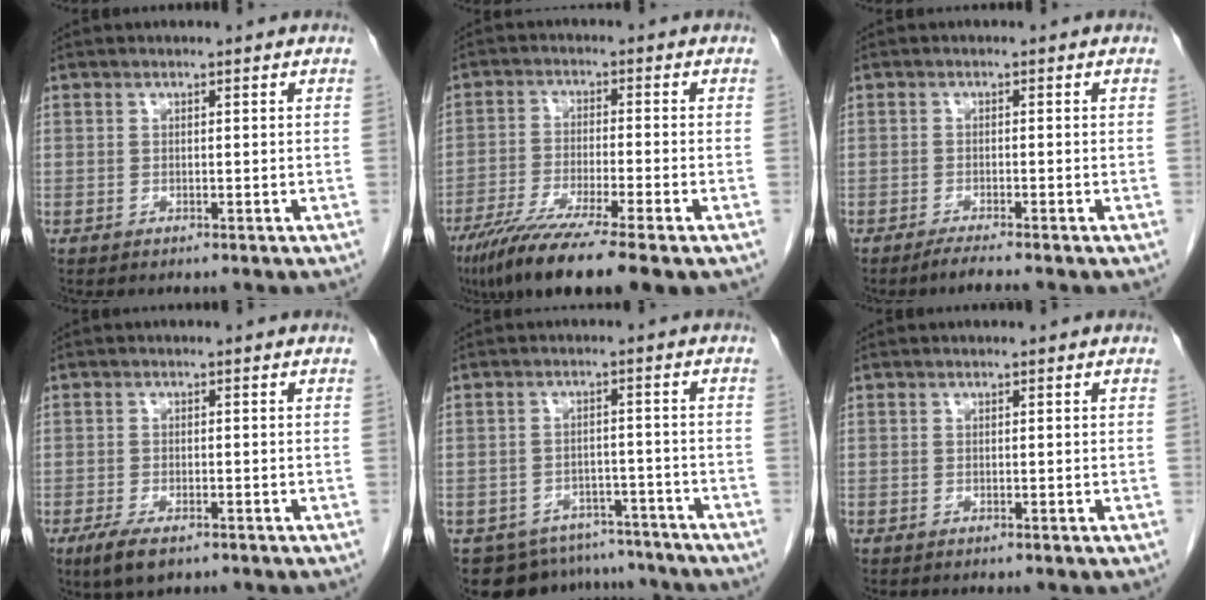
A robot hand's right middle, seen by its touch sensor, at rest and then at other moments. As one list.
[{"total": 12.3, "force": [-8.5, 0.2, 8.8], "torque": [-0.151, -0.034, -0.139]}, {"total": 2.4, "force": [-2.1, -0.5, 1.1], "torque": [-0.026, -0.005, -0.039]}, {"total": 4.7, "force": [-3.0, 1.7, 3.2], "torque": [-0.061, -0.008, -0.047]}, {"total": 10.6, "force": [-9.2, 5.1, 1.0], "torque": [-0.004, 0.018, -0.113]}, {"total": 0.0}]